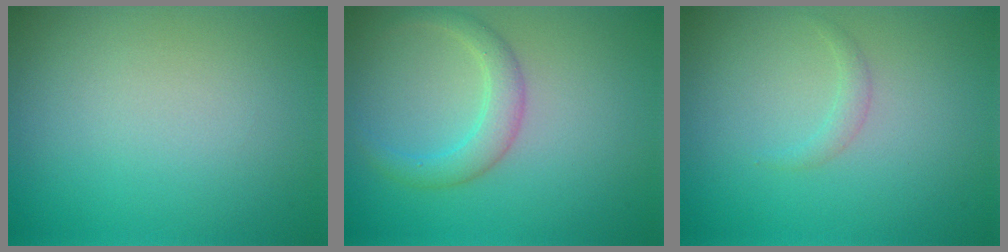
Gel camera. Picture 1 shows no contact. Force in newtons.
{"total": 2.6, "press": 2.6, "slide": 0.2}
{"total": 0.9, "press": 0.9, "slide": 0.0}